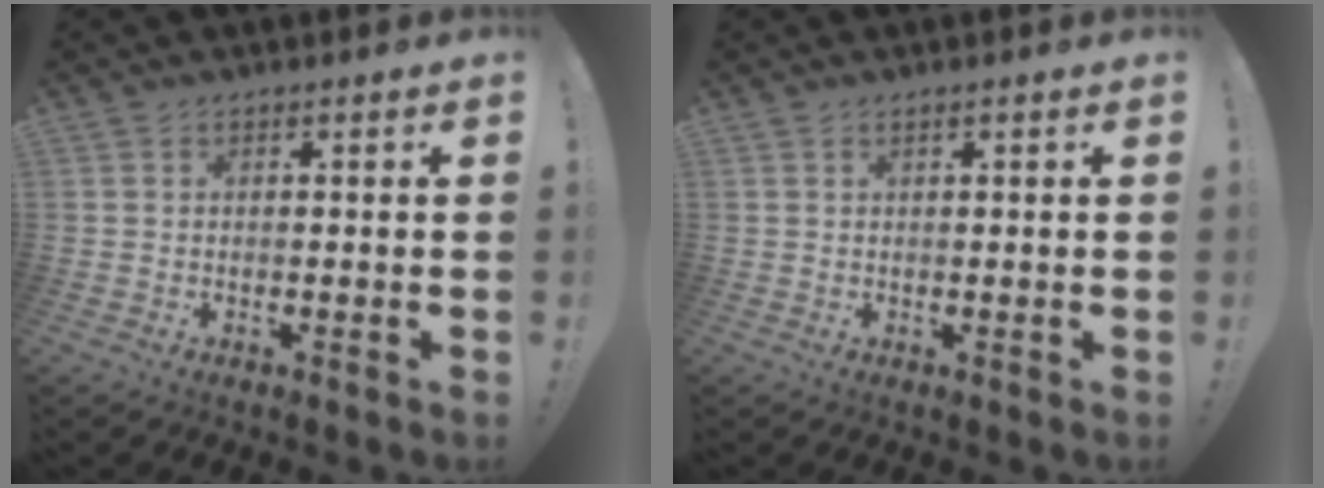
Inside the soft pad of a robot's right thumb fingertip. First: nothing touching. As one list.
[{"total": 1.1, "force": [0.7, -0.1, 0.8], "torque": [-0.018, 0.001, 0.011]}]